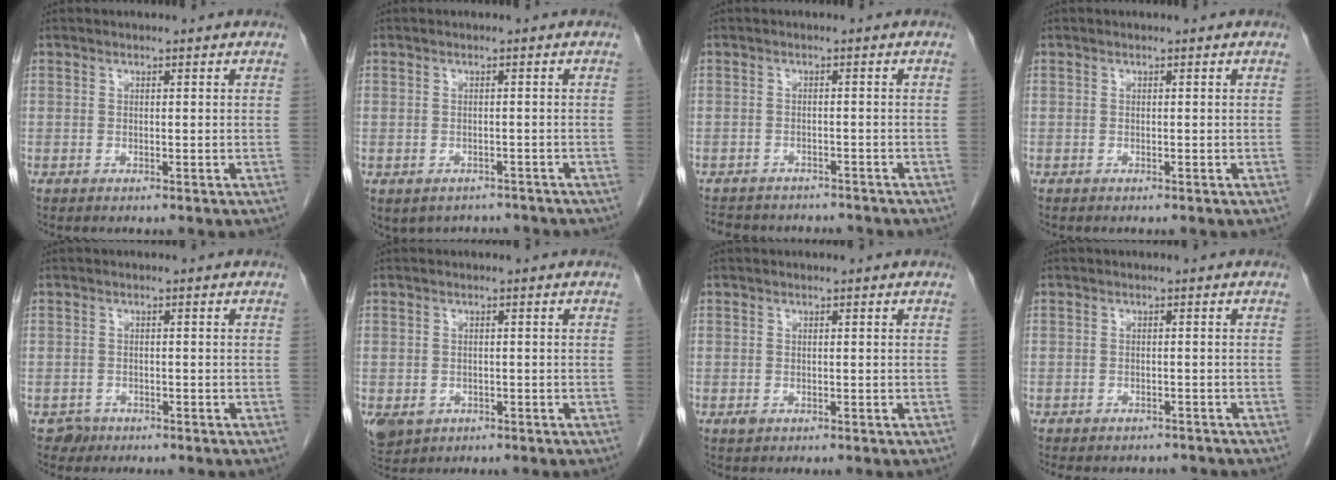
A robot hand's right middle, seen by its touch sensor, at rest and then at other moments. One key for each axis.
{"total": 6.3, "fx": -5.2, "fy": 3.4, "fz": 0.8, "tx": -0.005, "ty": 0.012, "tz": -0.060}
{"total": 10.1, "fx": -9.1, "fy": 3.6, "fz": 2.7, "tx": -0.056, "ty": 0.006, "tz": -0.113}
{"total": 0.0}
{"total": 1.6, "fx": -1.1, "fy": 1.2, "fz": -0.1, "tx": 0.003, "ty": 0.006, "tz": -0.017}
{"total": 6.3, "fx": -2.8, "fy": 5.2, "fz": 2.2, "tx": -0.057, "ty": -0.005, "tz": -0.036}
{"total": 0.6, "fx": -0.3, "fy": 0.5, "fz": 0.3, "tx": -0.007, "ty": 0.000, "tz": -0.001}
{"total": 7.8, "fx": -6.9, "fy": 3.1, "fz": 1.9, "tx": -0.029, "ty": 0.000, "tz": -0.082}